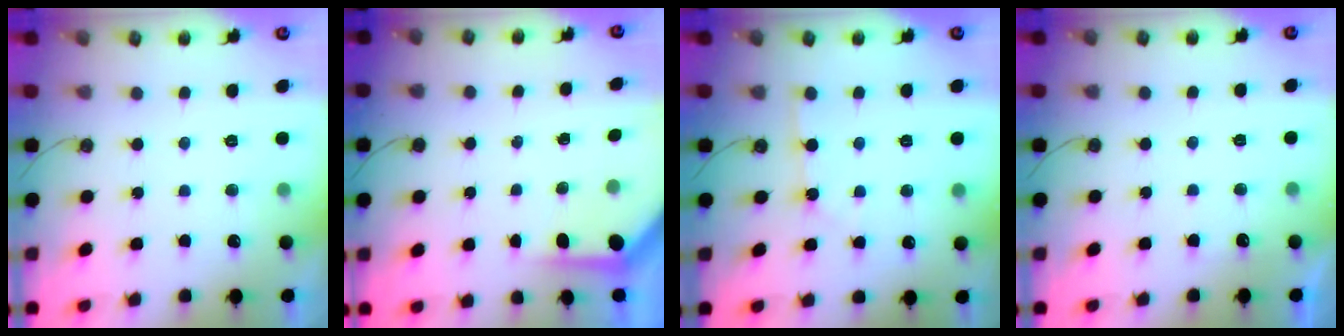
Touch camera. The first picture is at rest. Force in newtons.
{"total": 3.2, "press": 3.2, "slide": 0.4}
{"total": 2.2, "press": 2.2, "slide": 0.3}
{"total": 2.8, "press": 2.8, "slide": 0.5}